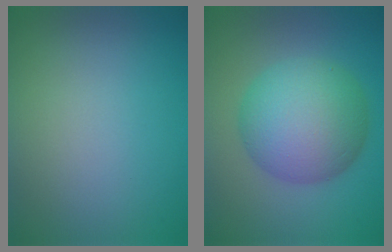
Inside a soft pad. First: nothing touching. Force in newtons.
{"total": 9.0, "press": 9.0, "slide": 0.0}